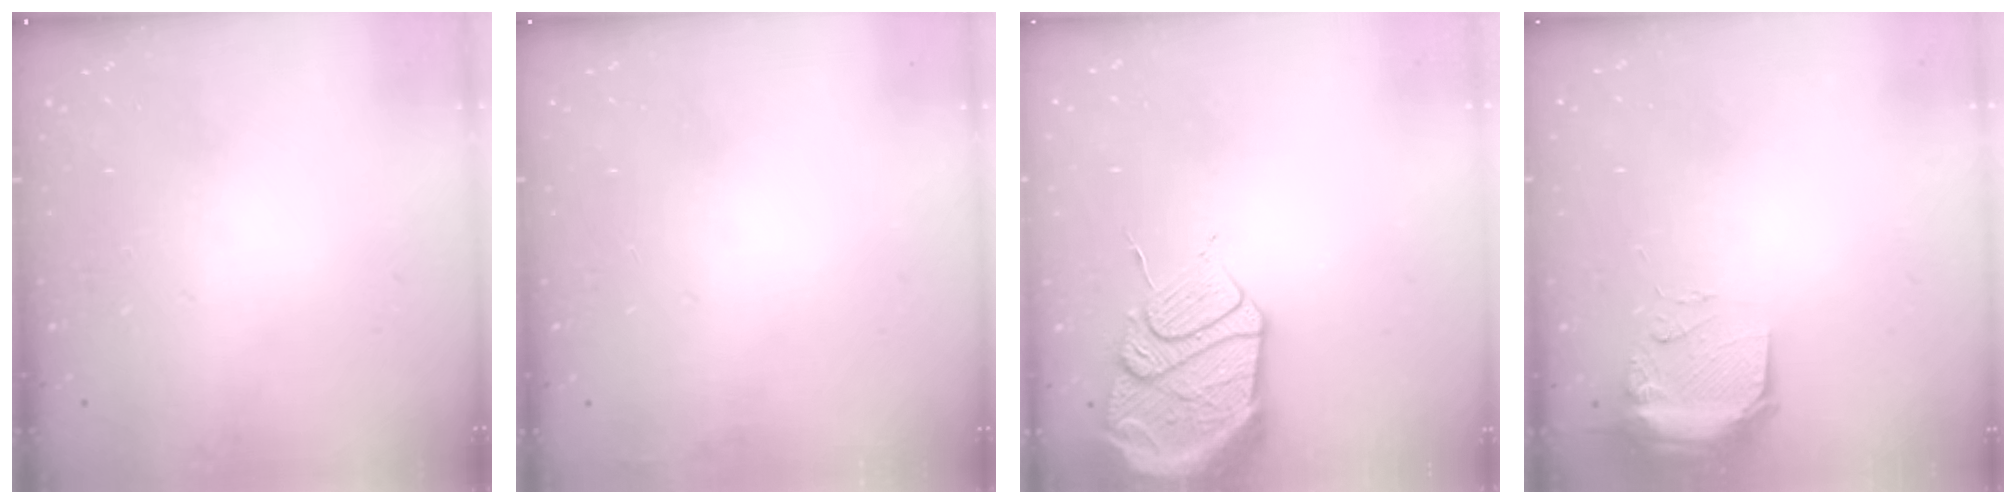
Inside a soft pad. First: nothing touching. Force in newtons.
{"total": 2.9, "press": 2.4, "slide": 1.6}
{"total": 17.2, "press": 17.1, "slide": 1.7}
{"total": 9.3, "press": 9.1, "slide": 1.7}